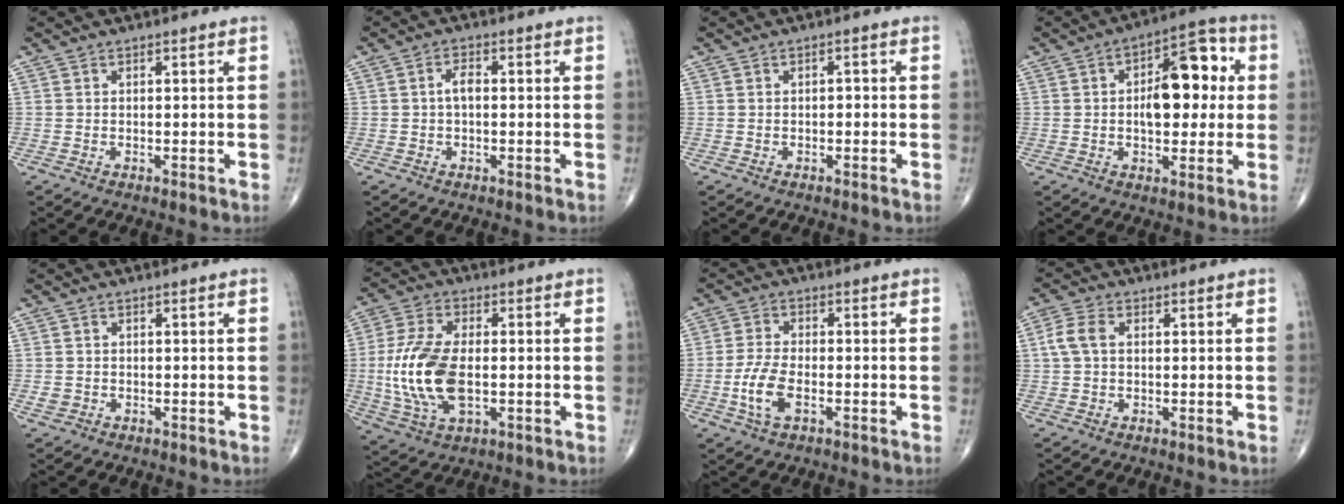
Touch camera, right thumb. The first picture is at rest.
{"total": 2.4, "force": [-0.1, 1.2, 2.0], "torque": [-0.033, 0.008, -0.006]}
{"total": 0.8, "force": [-0.2, 0.5, 0.6], "torque": [0.000, 0.003, -0.006]}
{"total": 13.8, "force": [1.4, 7.2, 11.7], "torque": [-0.131, 0.021, 0.015]}
{"total": 1.5, "force": [-0.5, 1.3, 0.5], "torque": [-0.006, 0.004, -0.006]}
{"total": 15.2, "force": [-1.3, 7.9, 12.9], "torque": [-0.279, -0.001, -0.020]}
{"total": 6.7, "force": [-2.2, 3.2, 5.5], "torque": [-0.121, 0.008, -0.043]}
{"total": 4.3, "force": [0.6, 2.7, 3.2], "torque": [-0.080, 0.013, 0.008]}